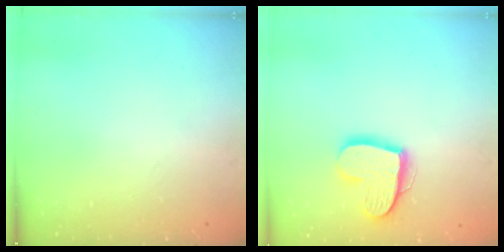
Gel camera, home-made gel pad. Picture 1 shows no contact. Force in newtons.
{"total": 15.0, "press": 15.0, "slide": 1.1}